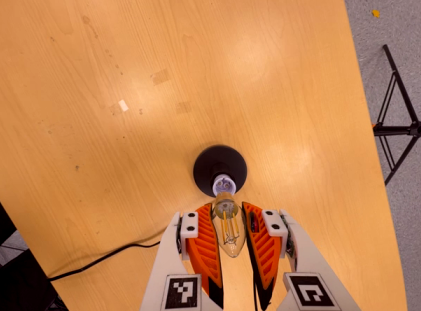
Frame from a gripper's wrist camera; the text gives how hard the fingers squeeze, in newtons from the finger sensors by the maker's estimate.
{"total": 20.5, "left": 23.4, "right": 17.5}